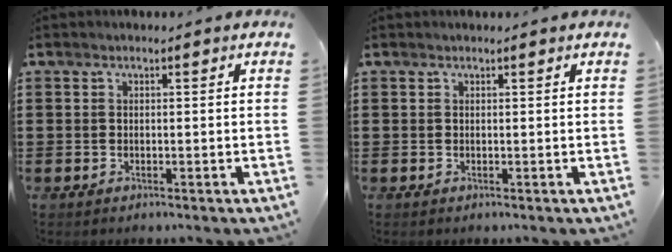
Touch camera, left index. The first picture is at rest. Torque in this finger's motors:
{"motor_torque": [0.02, 0.03, 0.02, 0.01]}